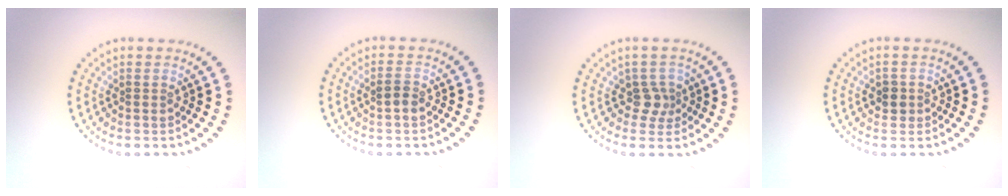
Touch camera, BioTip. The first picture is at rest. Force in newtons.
{"total": 1.1, "press": 1.1, "slide": 0.3}
{"total": 2.0, "press": 1.5, "slide": 1.3}
{"total": 1.3, "press": 1.2, "slide": 0.5}